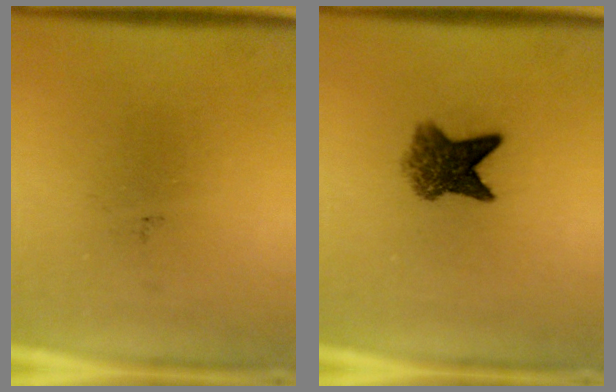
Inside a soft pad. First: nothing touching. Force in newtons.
{"total": 5.7}